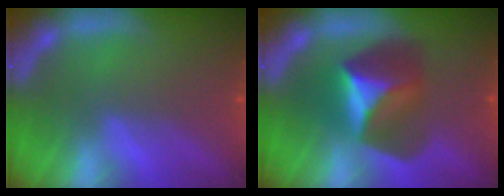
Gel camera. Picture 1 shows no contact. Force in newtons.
{"total": 6.4}